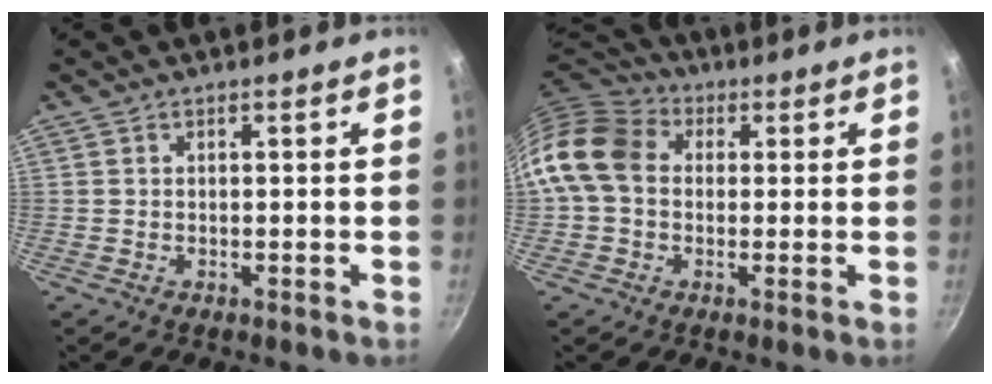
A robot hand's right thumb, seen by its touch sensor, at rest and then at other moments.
{"total": 12.7, "force": [1.2, 10.0, 7.8], "torque": [-0.125, 0.023, 0.003]}